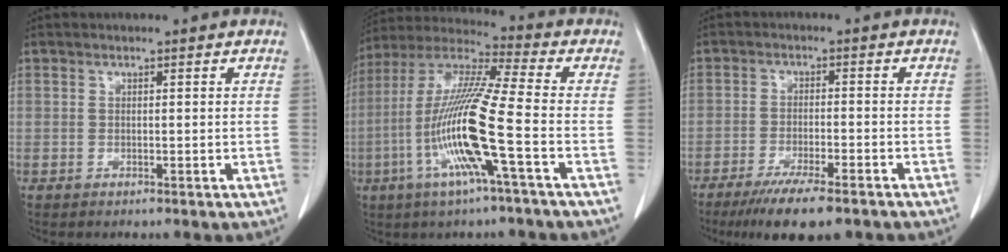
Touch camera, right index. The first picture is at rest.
{"total": 16.8, "force": [-4.4, -0.2, 16.3], "torque": [-0.335, -0.008, -0.097]}
{"total": 9.9, "force": [-7.4, 1.5, 6.4], "torque": [-0.099, -0.018, -0.113]}